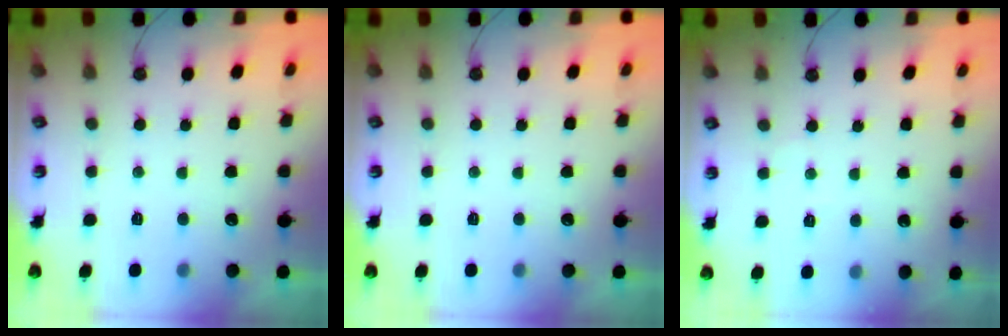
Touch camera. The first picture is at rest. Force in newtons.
{"total": 0.0}
{"total": 4.1, "press": 4.0, "slide": 0.6}